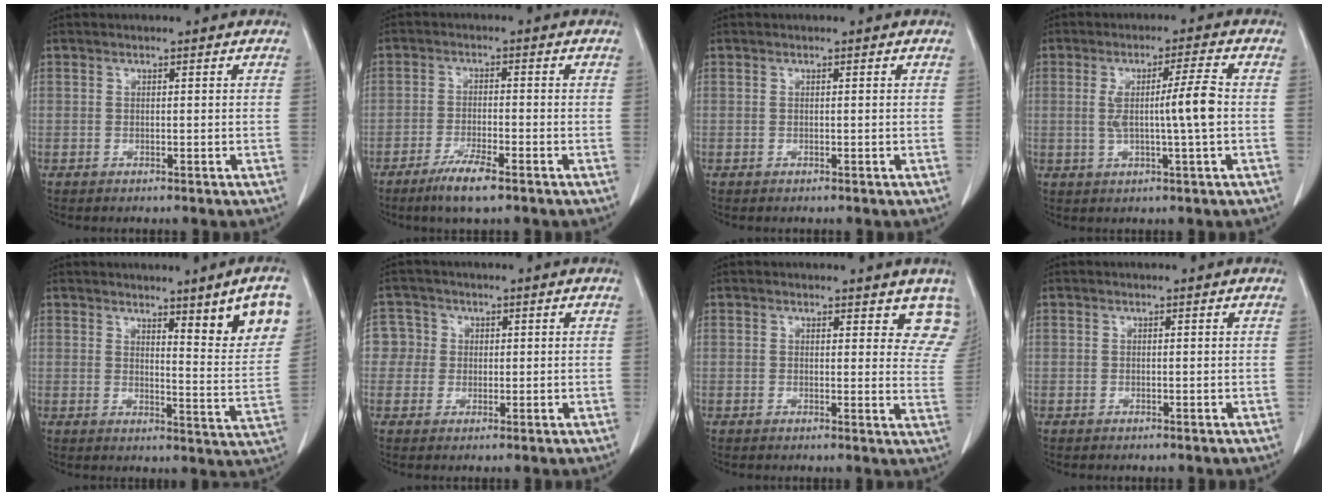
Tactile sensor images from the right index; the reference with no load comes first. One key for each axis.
{"total": 5.3, "fx": -3.6, "fy": 0.6, "fz": 3.9, "tx": -0.078, "ty": -0.009, "tz": -0.065}
{"total": 0.0}
{"total": 6.8, "fx": -0.1, "fy": -0.7, "fz": 6.7, "tx": -0.117, "ty": 0.001, "tz": 0.003}
{"total": 9.9, "fx": 5.3, "fy": 0.8, "fz": 8.3, "tx": -0.095, "ty": -0.020, "tz": 0.069}
{"total": 3.7, "fx": 0.4, "fy": 3.7, "fz": 0.0, "tx": 0.017, "ty": 0.012, "tz": 0.003}
{"total": 7.3, "fx": 6.3, "fy": 2.6, "fz": 2.4, "tx": 0.000, "ty": -0.023, "tz": 0.051}
{"total": 0.0}